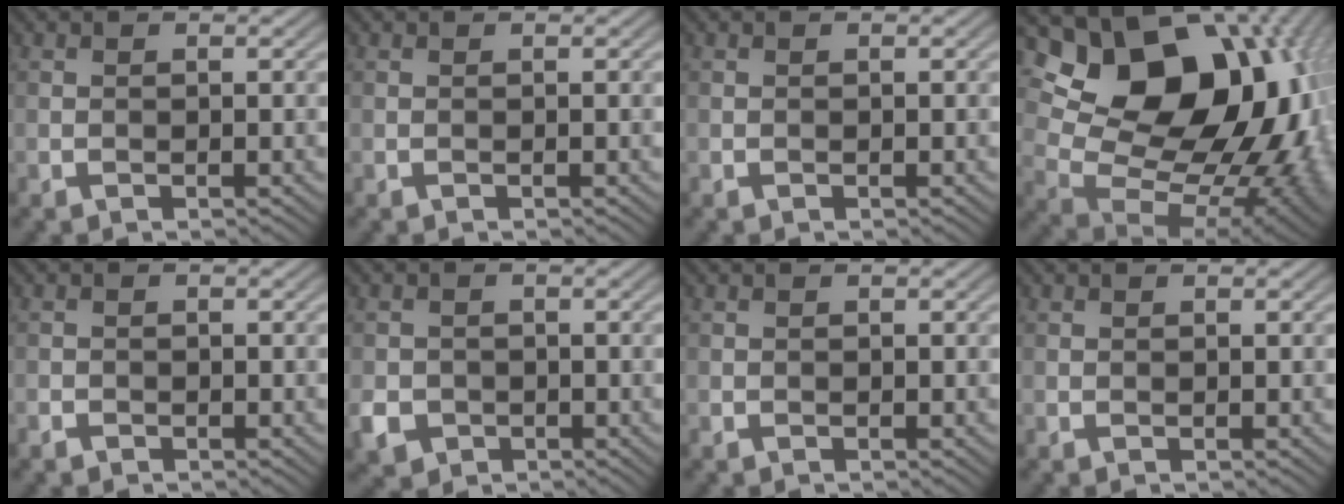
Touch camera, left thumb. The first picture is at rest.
{"total": 0.0}
{"total": 0.0}
{"total": 22.7, "force": [6.1, 15.9, 15.1], "torque": [-0.271, 0.010, 0.144]}
{"total": 1.3, "force": [-0.9, 1.0, 0.3], "torque": [-0.005, -0.002, -0.020]}
{"total": 3.7, "force": [-1.4, 3.1, 1.5], "torque": [-0.036, -0.010, -0.032]}
{"total": 0.5, "force": [-0.2, 0.5, 0.1], "torque": [0.001, -0.005, -0.004]}
{"total": 0.0}